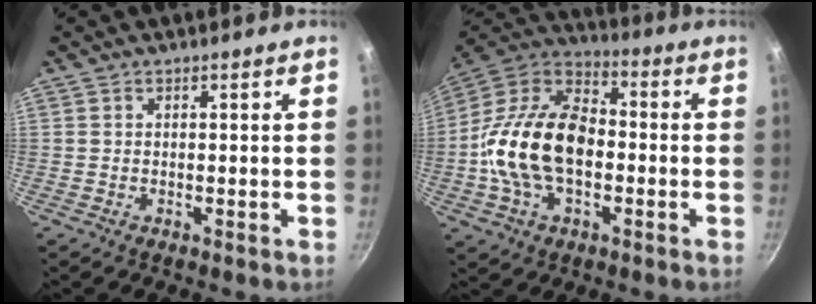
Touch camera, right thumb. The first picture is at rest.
{"total": 20.5, "force": [-2.4, 13.0, 15.7], "torque": [-0.264, 0.039, -0.057]}